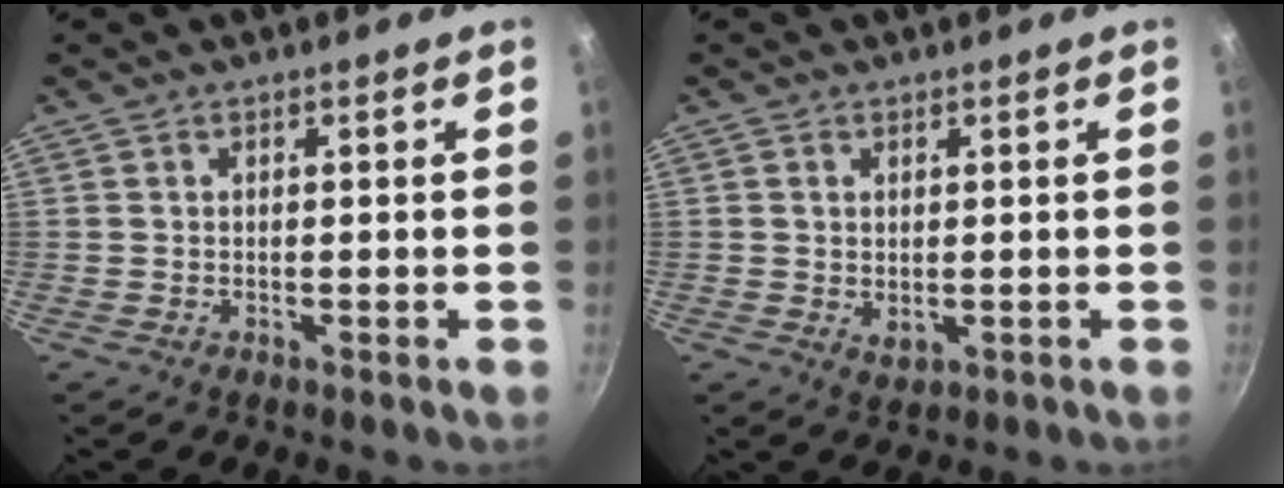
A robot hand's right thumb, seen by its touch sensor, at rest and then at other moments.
{"total": 2.4, "force": [0.4, 1.7, 1.7], "torque": [-0.028, -0.004, 0.009]}